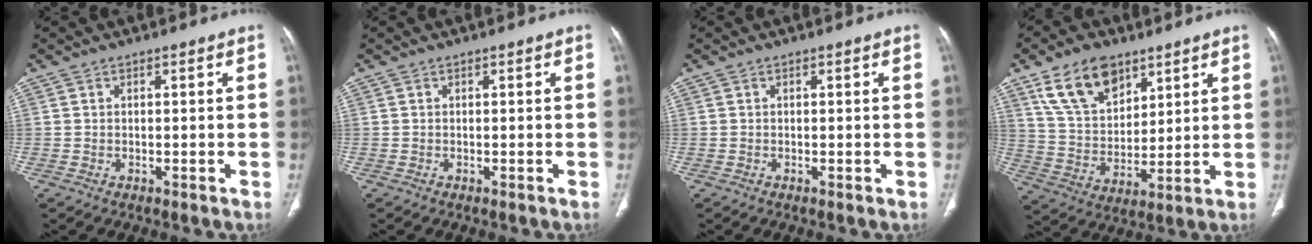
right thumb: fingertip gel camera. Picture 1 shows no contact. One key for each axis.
{"total": 0.0}
{"total": 0.0}
{"total": 13.9, "fx": 8.4, "fy": 8.1, "fz": 7.5, "tx": -0.112, "ty": -0.035, "tz": 0.167}